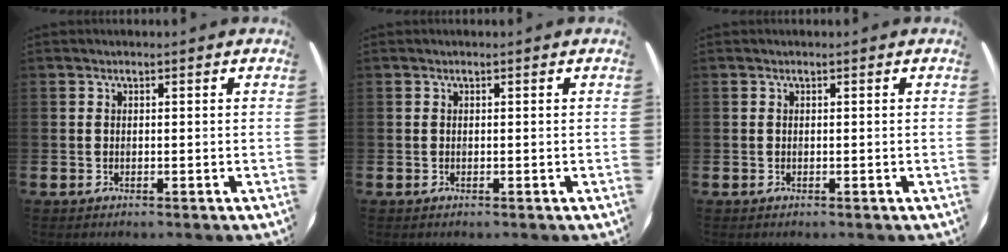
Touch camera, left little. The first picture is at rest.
{"total": 0.0}
{"total": 0.0}